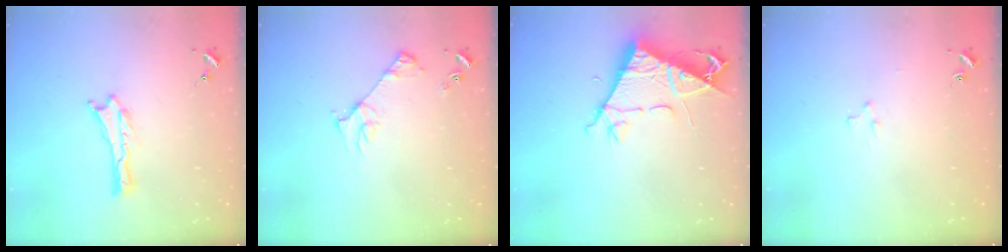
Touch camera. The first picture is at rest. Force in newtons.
{"total": 3.8, "press": 3.7, "slide": 0.4}
{"total": 8.6, "press": 8.5, "slide": 1.2}
{"total": 2.2, "press": 2.2, "slide": 0.2}